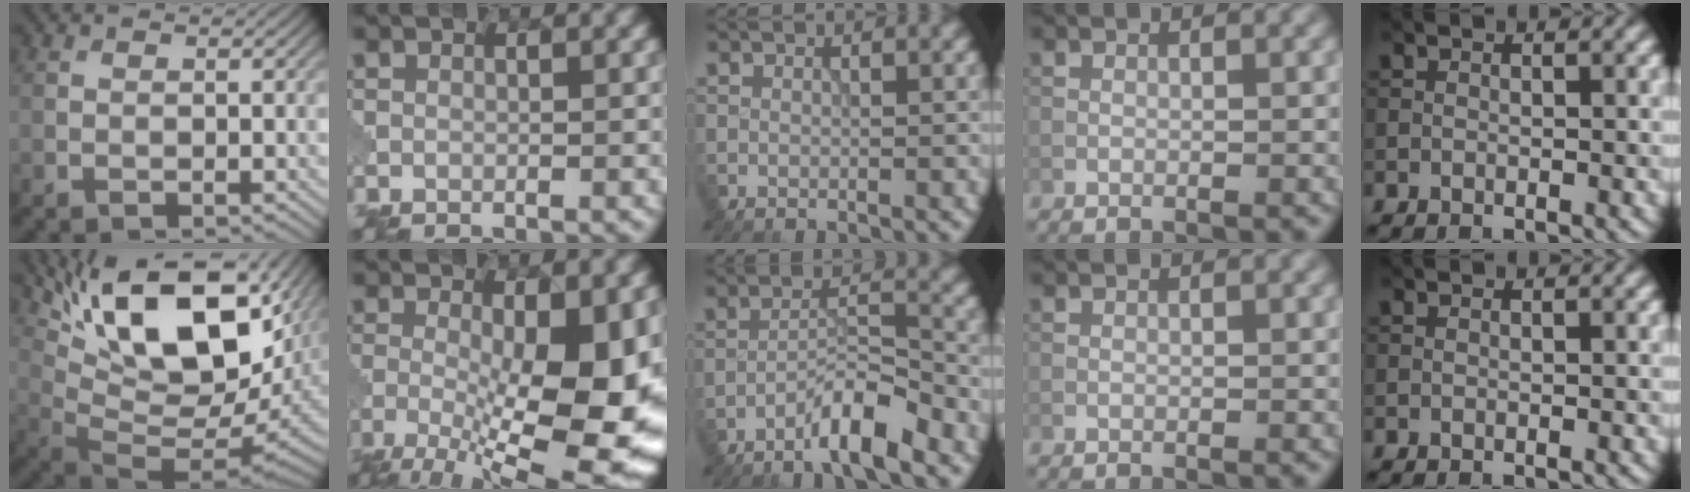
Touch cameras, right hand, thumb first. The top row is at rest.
{"thumb": {"total": 20.1, "force": [7.5, 8.7, 16.4], "torque": [-0.271, 0.022, 0.127]}, "index": {"total": 13.7, "force": [-2.7, 4.4, 12.7], "torque": [-0.201, -0.015, -0.038]}, "middle": {"total": 4.6, "force": [-3.4, 0.5, 3.1], "torque": [-0.054, 0.012, -0.066]}}